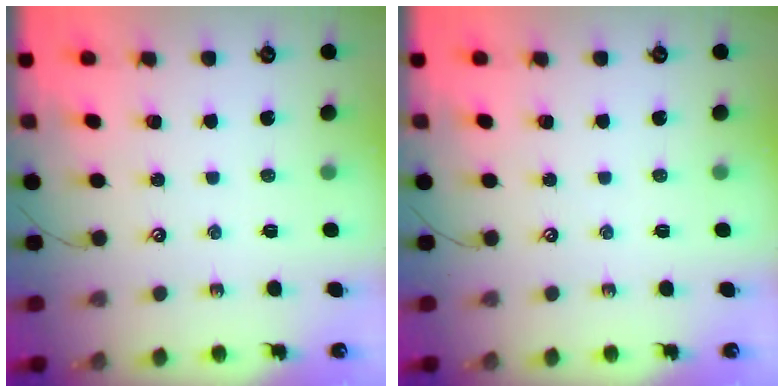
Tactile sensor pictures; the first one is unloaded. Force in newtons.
{"total": 0.0}